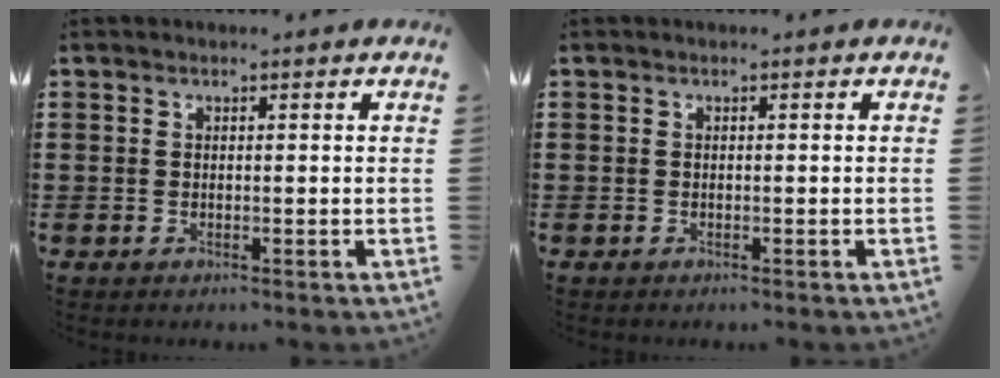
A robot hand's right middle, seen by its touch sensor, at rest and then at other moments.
{"total": 0.0}